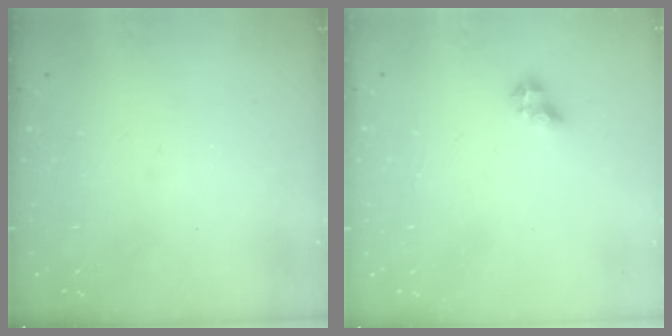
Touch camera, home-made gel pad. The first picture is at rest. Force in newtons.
{"total": 5.4, "press": 5.4, "slide": 0.8}